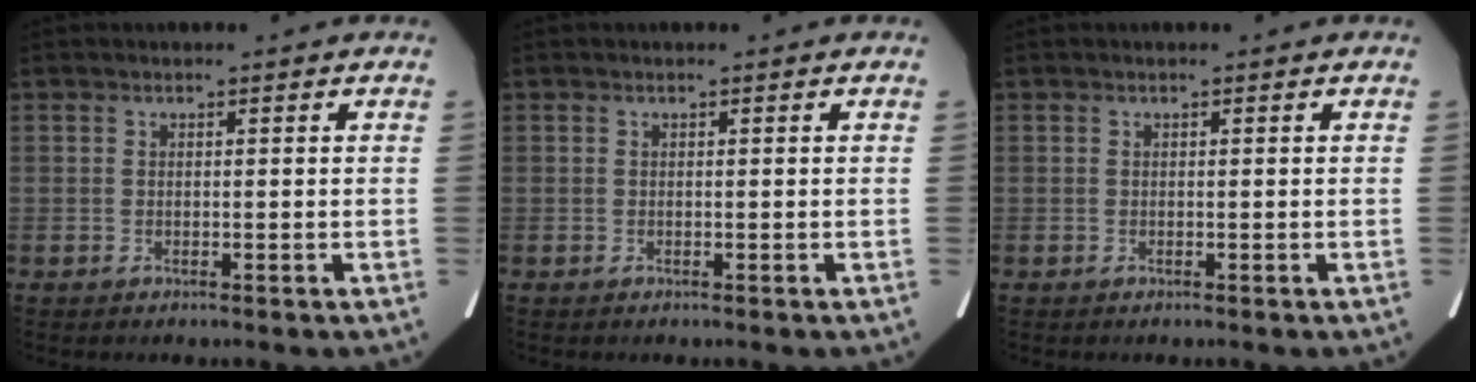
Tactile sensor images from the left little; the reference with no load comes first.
{"total": 0.0}
{"total": 0.0}